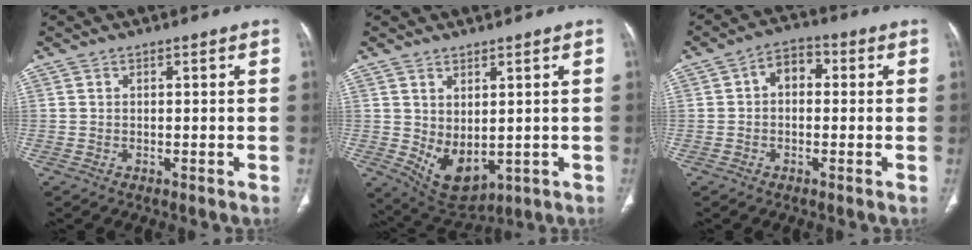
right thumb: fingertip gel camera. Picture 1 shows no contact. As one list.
[{"total": 8.4, "force": [-0.4, 4.8, 6.9], "torque": [-0.105, -0.011, 0.023]}, {"total": 5.2, "force": [0.4, 3.7, 3.6], "torque": [-0.040, 0.018, -0.006]}]